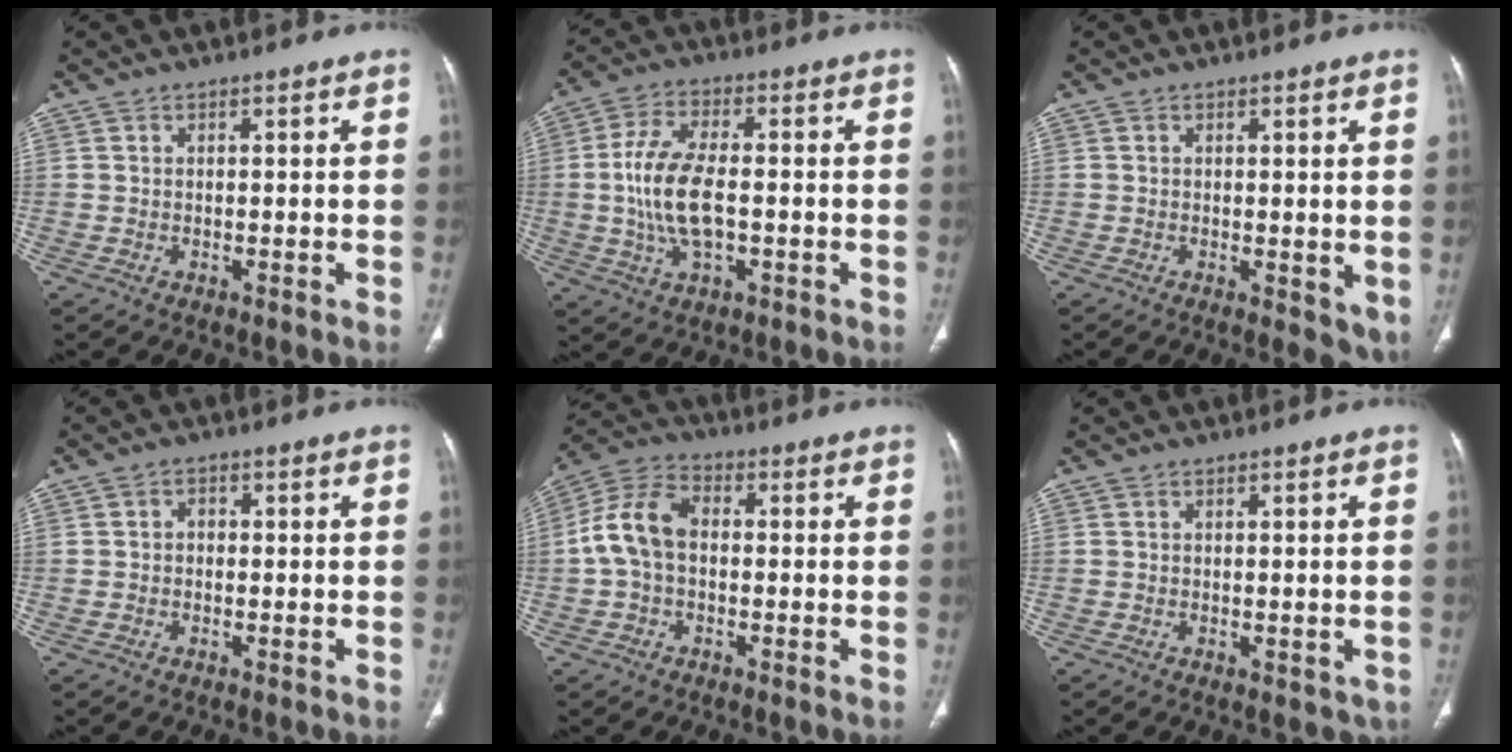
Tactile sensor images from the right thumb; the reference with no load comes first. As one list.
[{"total": 11.7, "force": [-0.9, 5.8, 10.2], "torque": [-0.207, 0.010, -0.017]}, {"total": 4.5, "force": [-0.4, 2.0, 4.1], "torque": [-0.046, -0.013, -0.003]}, {"total": 1.5, "force": [-0.1, 1.2, 0.9], "torque": [-0.007, 0.006, -0.005]}, {"total": 9.8, "force": [-0.2, 6.6, 7.3], "torque": [-0.142, 0.030, -0.014]}, {"total": 2.4, "force": [-0.6, 1.4, 1.9], "torque": [-0.013, -0.004, -0.001]}]